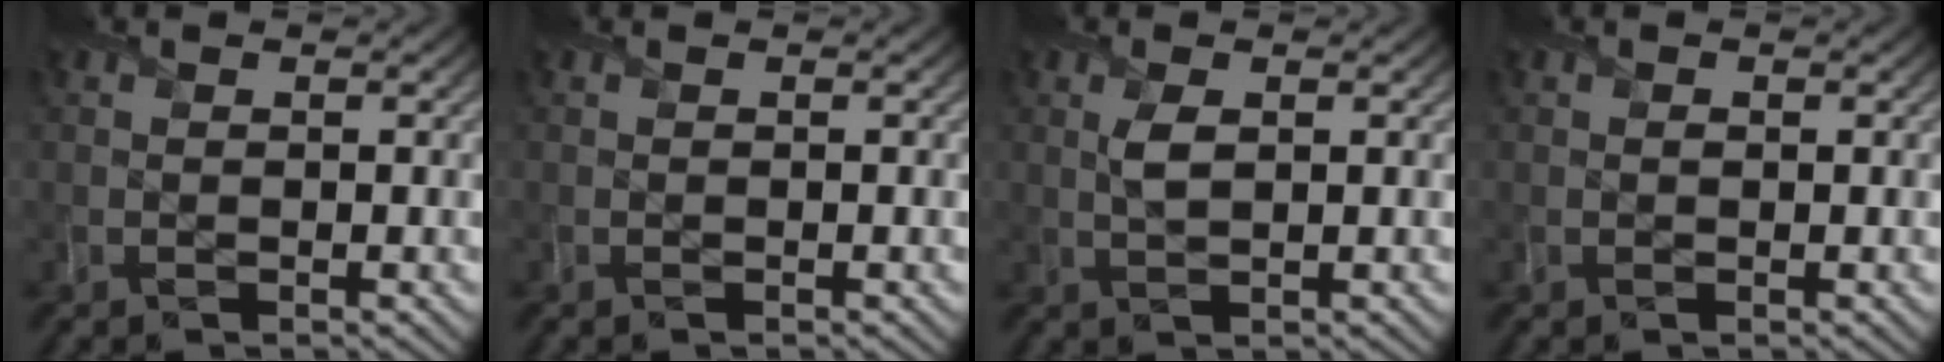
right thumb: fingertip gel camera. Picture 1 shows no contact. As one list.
[{"total": 0.0}, {"total": 2.3, "force": [0.7, 1.0, 2.0], "torque": [-0.049, 0.002, 0.013]}, {"total": 0.6, "force": [0.2, 0.4, 0.4], "torque": [-0.010, 0.001, 0.000]}]